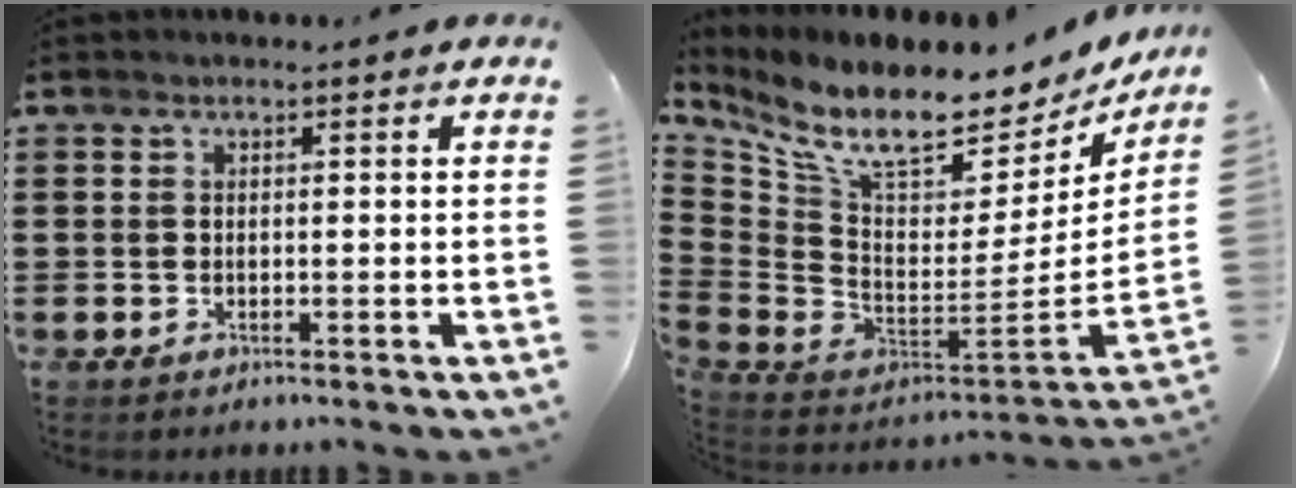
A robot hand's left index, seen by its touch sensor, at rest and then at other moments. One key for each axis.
{"total": 10.8, "fx": 8.1, "fy": 2.6, "fz": 6.6, "tx": -0.148, "ty": -0.078, "tz": 0.138}